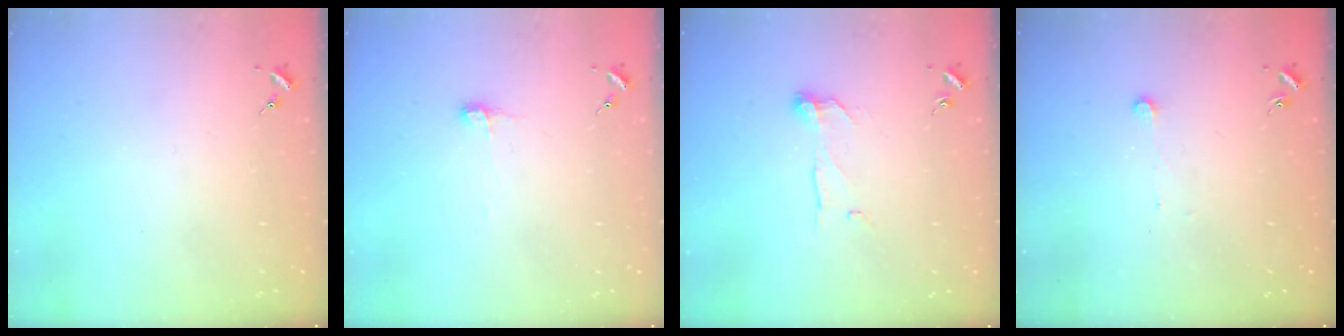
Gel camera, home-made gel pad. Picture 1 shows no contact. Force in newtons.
{"total": 5.0, "press": 5.0, "slide": 0.4}
{"total": 7.9, "press": 7.8, "slide": 0.3}
{"total": 3.7, "press": 3.7, "slide": 0.3}